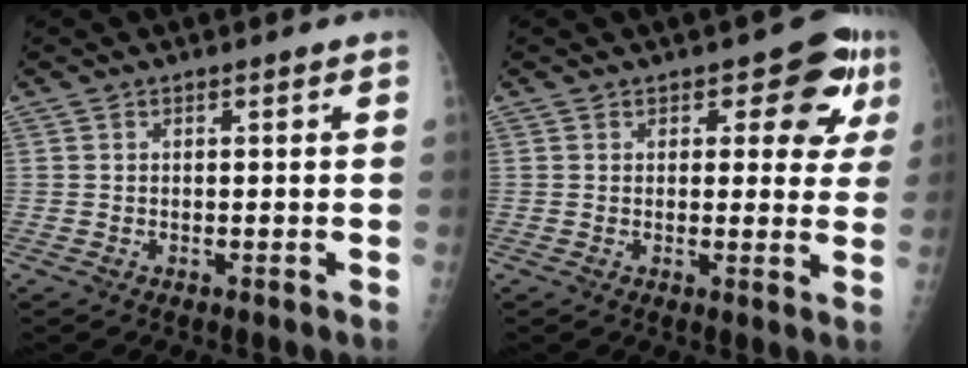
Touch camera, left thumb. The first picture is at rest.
{"total": 7.8, "force": [3.4, 4.4, 5.4], "torque": [-0.020, -0.008, 0.034]}